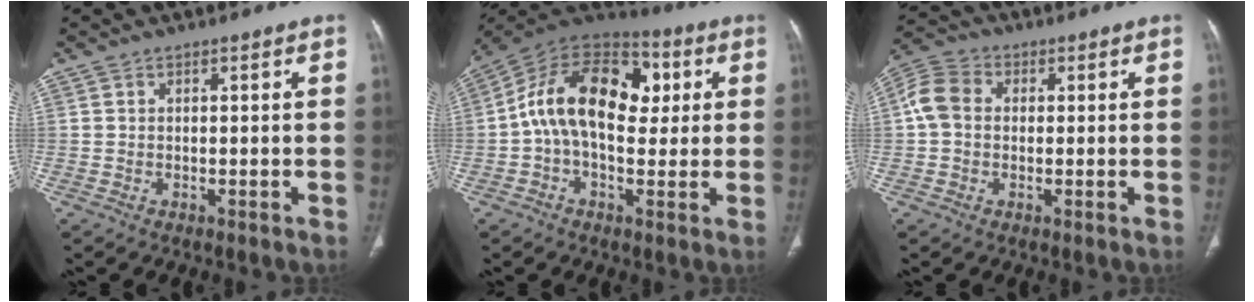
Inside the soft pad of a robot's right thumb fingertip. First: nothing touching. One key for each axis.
{"total": 19.2, "fx": 2.5, "fy": 11.9, "fz": 15.0, "tx": -0.223, "ty": 0.033, "tz": 0.030}
{"total": 6.8, "fx": 0.4, "fy": 5.4, "fz": 4.1, "tx": -0.081, "ty": 0.021, "tz": 0.000}